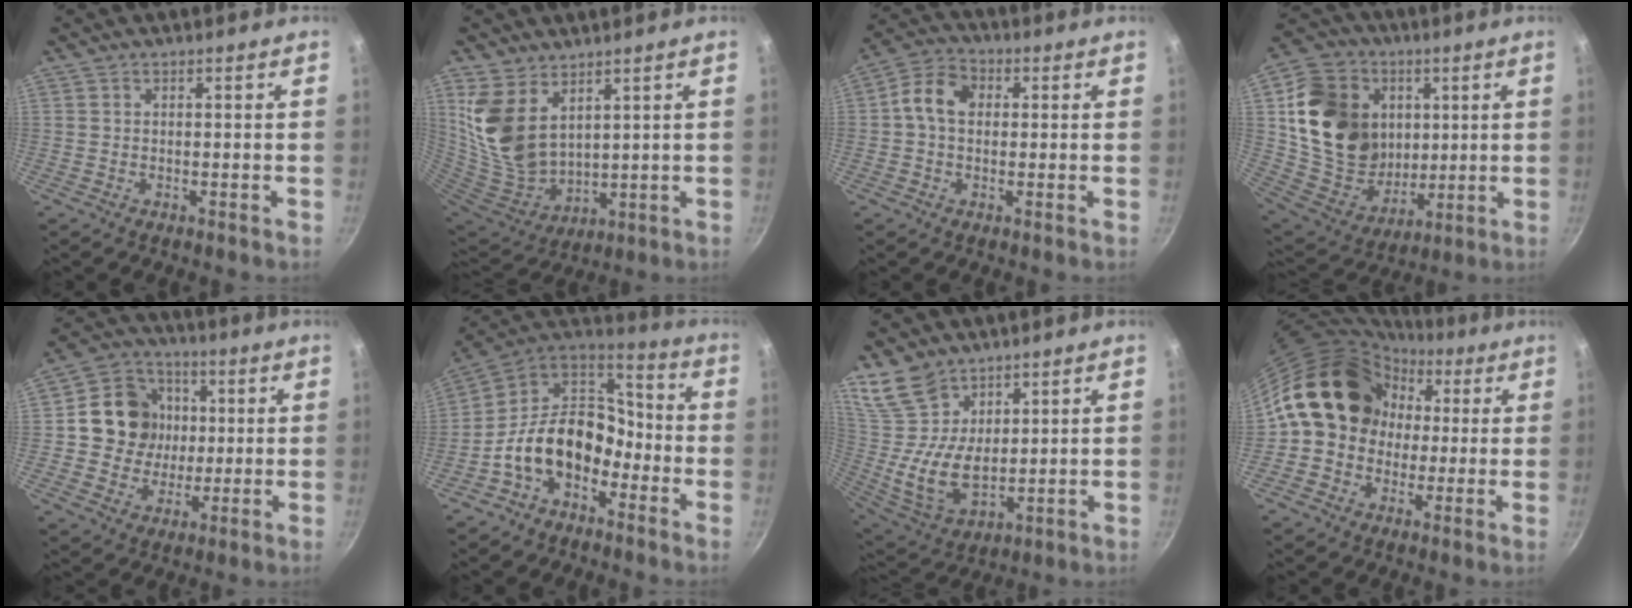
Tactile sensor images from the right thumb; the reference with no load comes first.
{"total": 13.3, "force": [6.7, 8.0, 8.3], "torque": [-0.160, -0.060, 0.152]}
{"total": 7.5, "force": [0.8, 5.5, 5.1], "torque": [-0.079, 0.018, -0.003]}
{"total": 22.2, "force": [4.8, 18.2, 11.8], "torque": [-0.186, -0.014, 0.102]}
{"total": 13.6, "force": [1.2, 12.4, 5.4], "torque": [-0.062, 0.016, 0.012]}
{"total": 16.4, "force": [-6.0, 11.5, 10.0], "torque": [-0.131, 0.073, -0.127]}
{"total": 13.4, "force": [8.2, 8.1, 6.9], "torque": [-0.114, -0.055, 0.174]}
{"total": 16.3, "force": [1.8, 13.8, 8.6], "torque": [-0.104, 0.048, 0.020]}